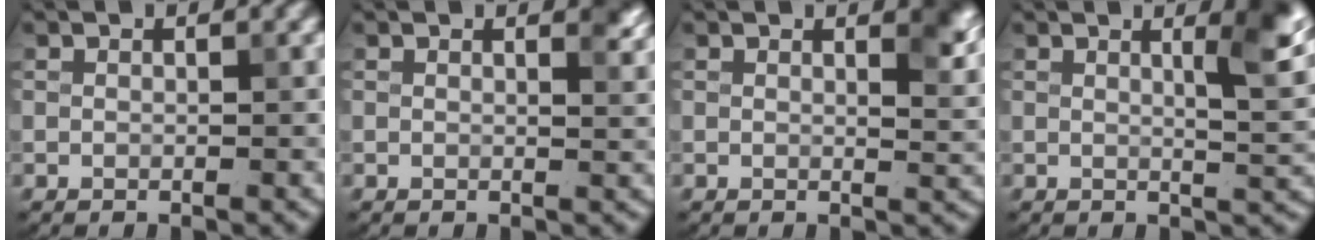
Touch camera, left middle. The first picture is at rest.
{"total": 1.6, "force": [1.2, 0.4, 1.0], "torque": [-0.005, -0.002, 0.016]}
{"total": 2.7, "force": [1.6, 0.8, 2.0], "torque": [-0.018, -0.003, 0.025]}
{"total": 4.3, "force": [1.7, 1.0, 3.8], "torque": [-0.048, 0.000, 0.024]}